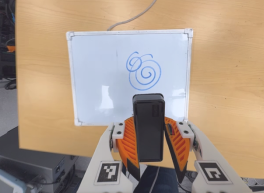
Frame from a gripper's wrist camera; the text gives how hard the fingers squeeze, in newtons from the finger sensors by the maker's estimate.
{"total": 6.5, "left": 6.3, "right": 6.6}